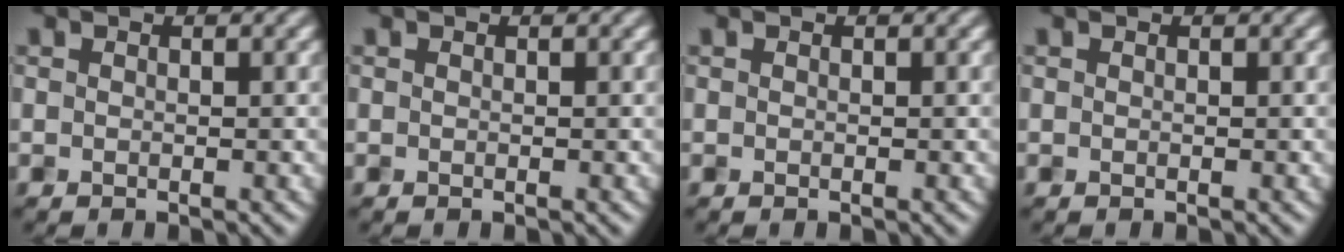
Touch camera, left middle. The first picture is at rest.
{"total": 0.0}
{"total": 0.0}
{"total": 0.0}